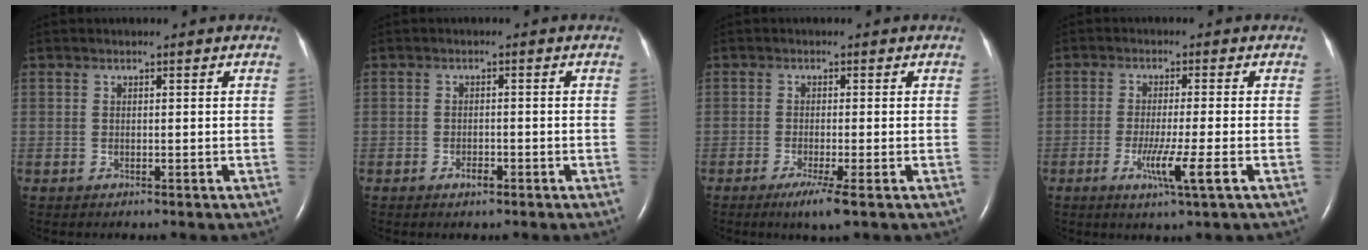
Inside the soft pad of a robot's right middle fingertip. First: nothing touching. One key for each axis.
{"total": 1.5, "fx": -0.9, "fy": 0.6, "fz": 1.0, "tx": -0.017, "ty": 0.001, "tz": -0.012}
{"total": 3.9, "fx": -2.2, "fy": -0.2, "fz": 3.2, "tx": -0.060, "ty": -0.014, "tz": -0.039}
{"total": 5.6, "fx": -2.1, "fy": -0.7, "fz": 5.2, "tx": -0.095, "ty": -0.017, "tz": -0.038}